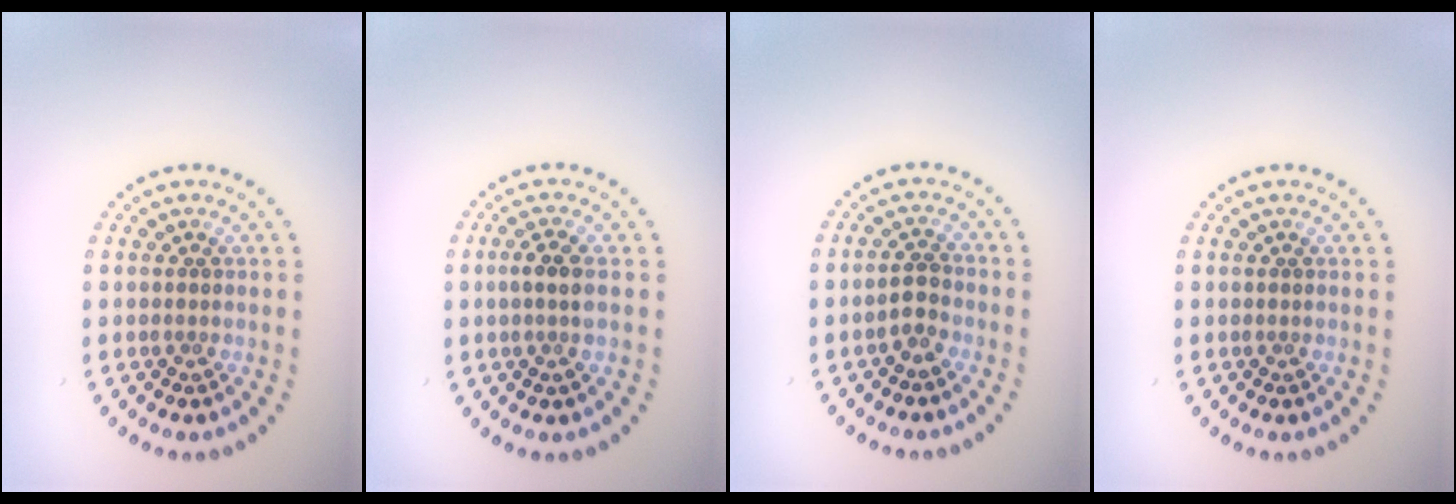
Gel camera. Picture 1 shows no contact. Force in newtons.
{"total": 2.0, "press": 1.8, "slide": 0.9}
{"total": 1.9, "press": 1.8, "slide": 0.6}
{"total": 0.0}